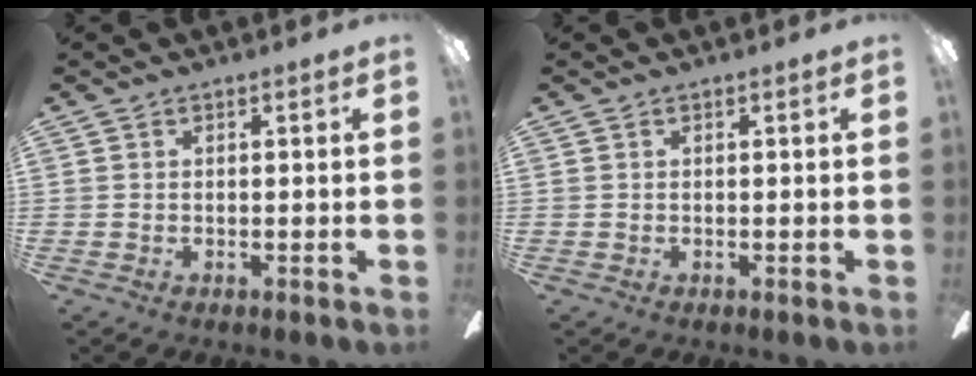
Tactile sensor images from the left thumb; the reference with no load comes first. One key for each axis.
{"total": 0.0}